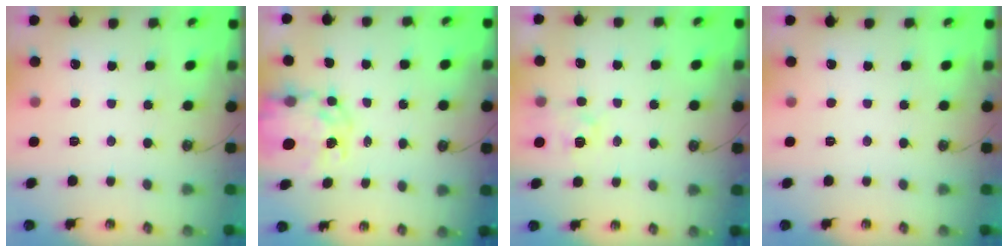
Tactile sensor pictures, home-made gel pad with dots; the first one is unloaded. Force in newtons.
{"total": 8.7, "press": 8.7, "slide": 0.8}
{"total": 3.7, "press": 3.7, "slide": 0.5}
{"total": 0.0}